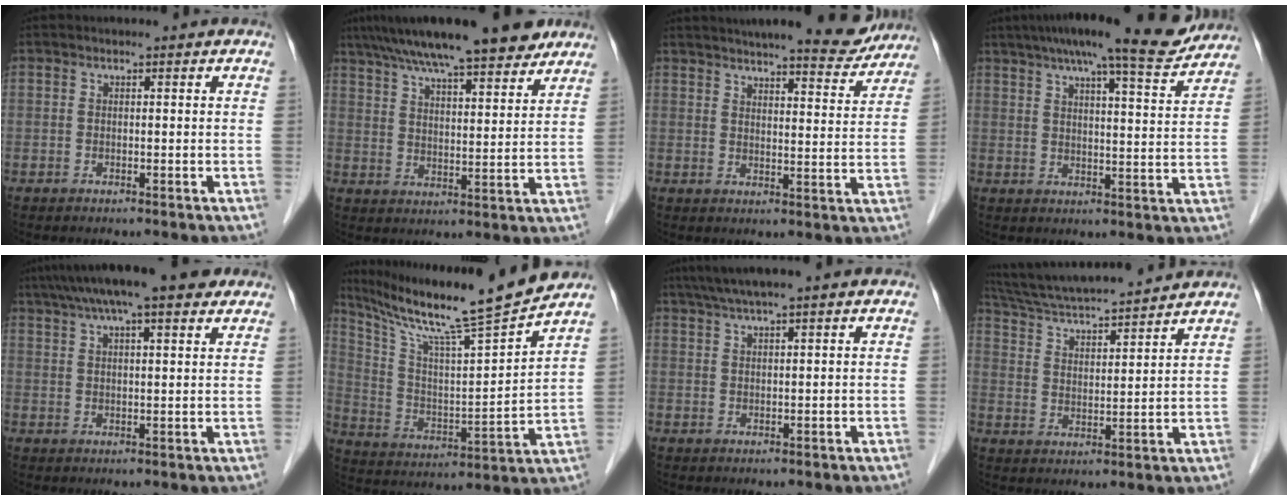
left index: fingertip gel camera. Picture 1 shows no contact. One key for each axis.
{"total": 17.9, "fx": 14.4, "fy": 2.6, "fz": 10.4, "tx": -0.172, "ty": 0.030, "tz": 0.218}
{"total": 15.2, "fx": 13.8, "fy": 2.1, "fz": 6.1, "tx": -0.078, "ty": -0.001, "tz": 0.173}
{"total": 16.5, "fx": 14.1, "fy": 1.4, "fz": 8.5, "tx": -0.130, "ty": 0.010, "tz": 0.188}
{"total": 14.4, "fx": 10.8, "fy": 2.4, "fz": 9.3, "tx": -0.157, "ty": 0.045, "tz": 0.158}
{"total": 18.5, "fx": 15.9, "fy": -1.4, "fz": 9.3, "tx": -0.170, "ty": -0.019, "tz": 0.263}
{"total": 5.5, "fx": 4.3, "fy": -0.7, "fz": 3.4, "tx": -0.063, "ty": 0.029, "tz": 0.077}
{"total": 16.6, "fx": 15.2, "fy": 0.5, "fz": 6.5, "tx": -0.124, "ty": 0.021, "tz": 0.248}